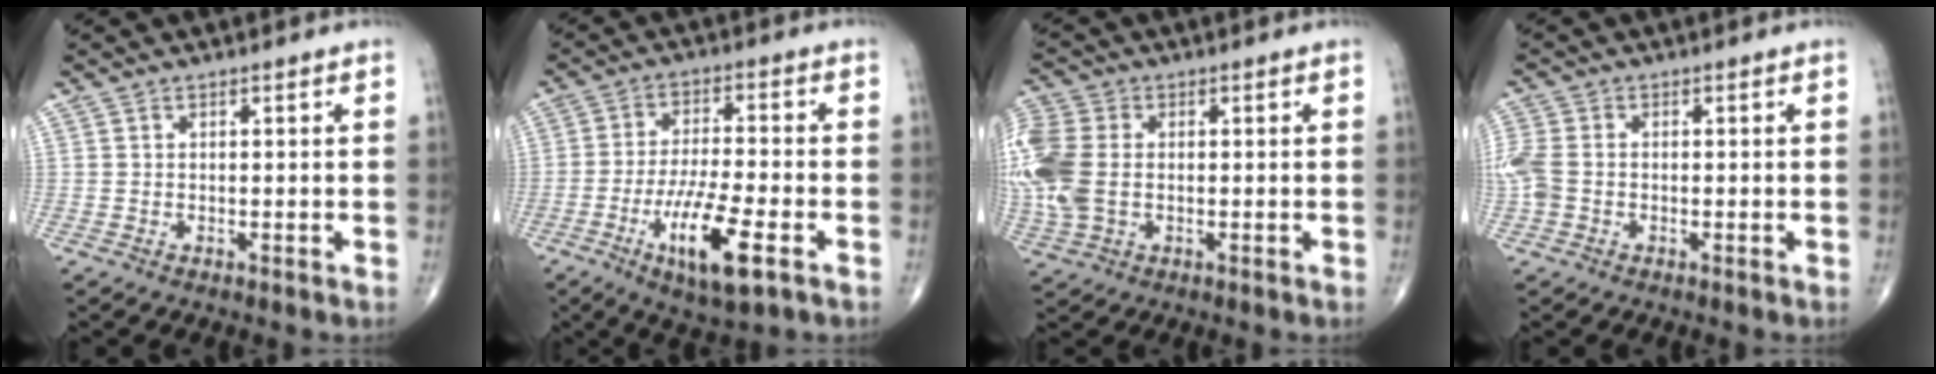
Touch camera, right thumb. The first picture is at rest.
{"total": 12.7, "force": [-5.3, 3.3, 11.1], "torque": [-0.206, 0.007, -0.088]}
{"total": 12.7, "force": [-0.1, 8.7, 9.3], "torque": [-0.252, 0.007, 0.000]}
{"total": 5.0, "force": [-0.8, 3.6, 3.4], "torque": [-0.100, 0.008, -0.020]}